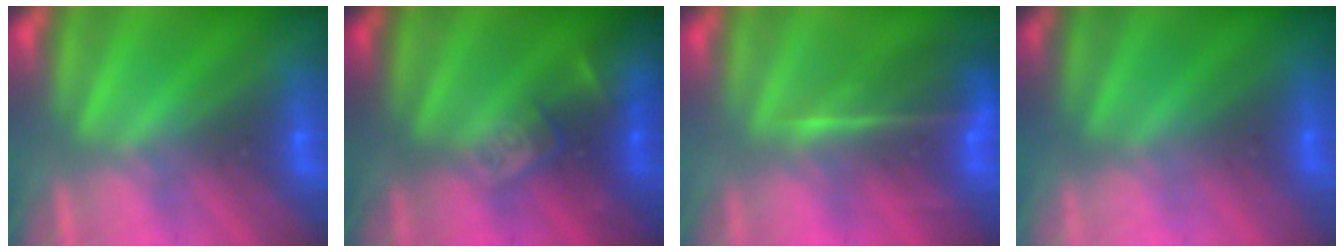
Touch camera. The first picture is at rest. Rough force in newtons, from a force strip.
{"total": 2.4}
{"total": 7.4}
{"total": 2.9}